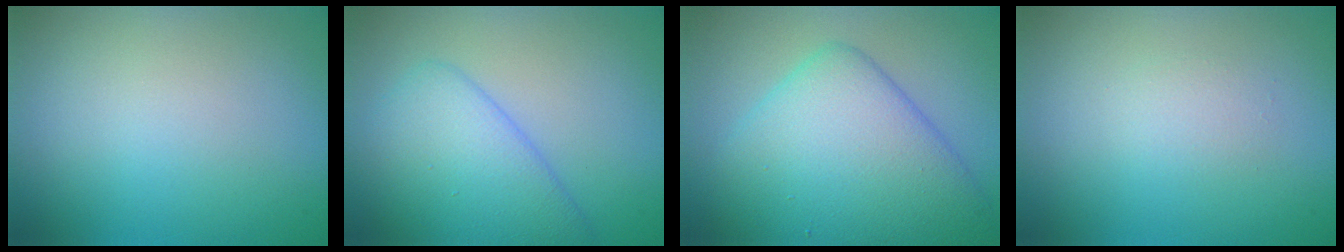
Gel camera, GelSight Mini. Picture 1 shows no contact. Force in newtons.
{"total": 5.1, "press": 5.1, "slide": 0.3}
{"total": 8.7, "press": 8.7, "slide": 0.2}
{"total": 1.0, "press": 1.0, "slide": 0.0}